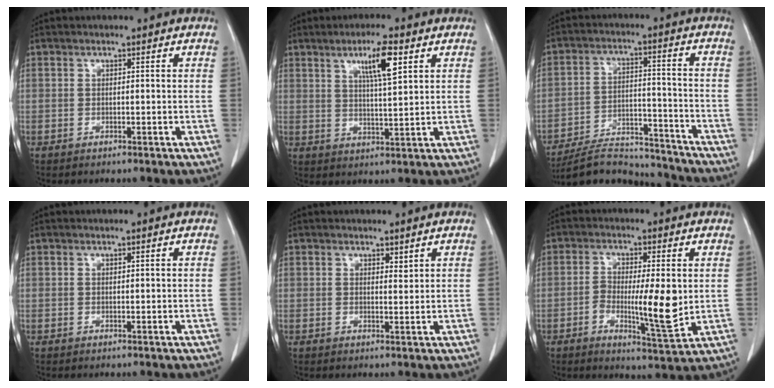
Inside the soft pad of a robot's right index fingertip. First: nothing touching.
{"total": 7.0, "force": [3.4, 0.6, 6.1], "torque": [-0.106, 0.001, 0.057]}
{"total": 13.9, "force": [-13.4, 2.7, 2.5], "torque": [-0.034, 0.024, -0.206]}
{"total": 0.0}
{"total": 1.1, "force": [0.9, 0.3, 0.6], "torque": [-0.010, -0.008, 0.015]}
{"total": 8.5, "force": [-0.8, 1.7, 8.3], "torque": [-0.137, -0.007, -0.010]}